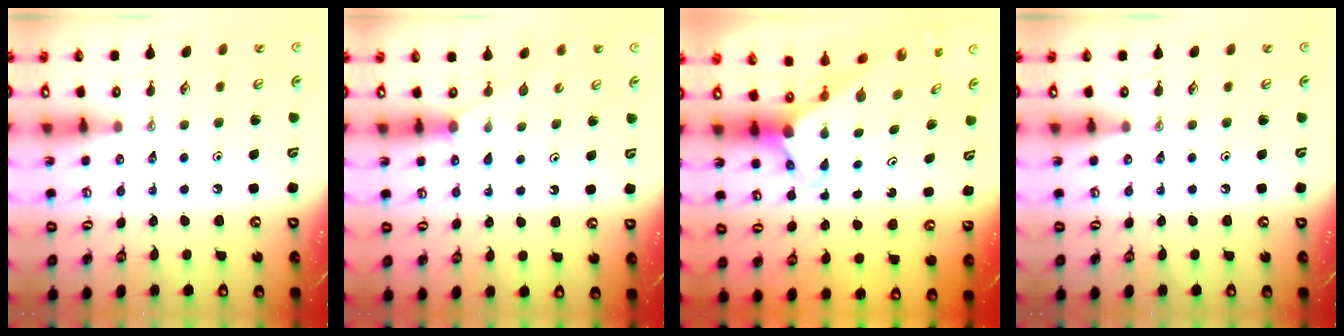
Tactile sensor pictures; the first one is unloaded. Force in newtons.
{"total": 3.8, "press": 3.8, "slide": 0.3}
{"total": 3.8, "press": 3.8, "slide": 0.3}
{"total": 0.0}